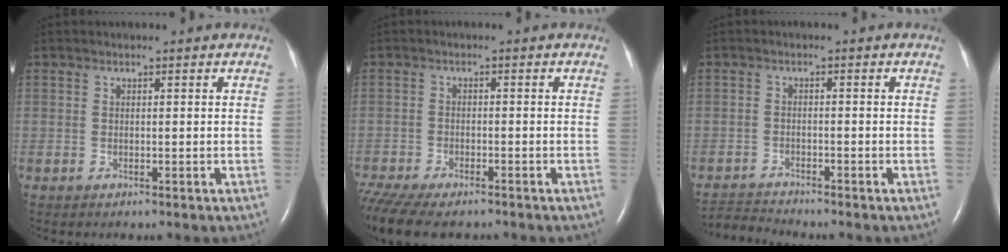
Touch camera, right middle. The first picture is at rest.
{"total": 12.4, "force": [-10.1, 3.9, 6.1], "torque": [-0.138, -0.014, -0.153]}
{"total": 3.7, "force": [-3.6, -0.9, -0.5], "torque": [0.005, -0.019, -0.066]}